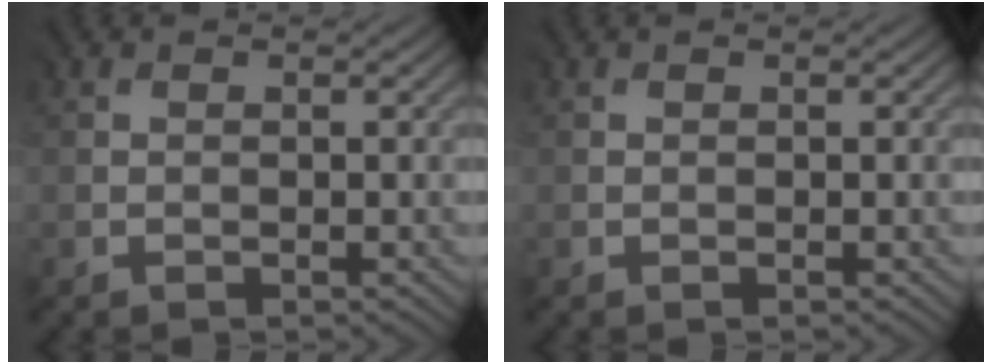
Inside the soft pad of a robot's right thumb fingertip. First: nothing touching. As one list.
[{"total": 0.0}]